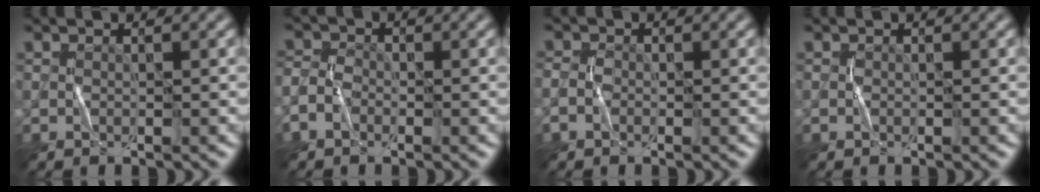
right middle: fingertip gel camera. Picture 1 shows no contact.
{"total": 1.9, "force": [-1.1, 1.3, 0.8], "torque": [-0.016, 0.004, -0.031]}
{"total": 1.3, "force": [-0.6, 0.9, 0.6], "torque": [-0.011, 0.003, -0.017]}
{"total": 0.0}